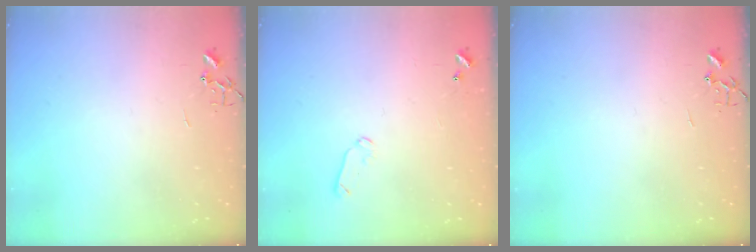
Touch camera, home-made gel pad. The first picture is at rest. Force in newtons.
{"total": 5.2, "press": 5.1, "slide": 1.0}
{"total": 0.0}